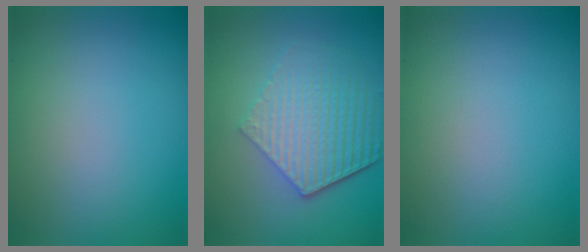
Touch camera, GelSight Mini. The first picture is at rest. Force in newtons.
{"total": 6.1, "press": 4.5, "slide": 4.1}
{"total": 0.0}